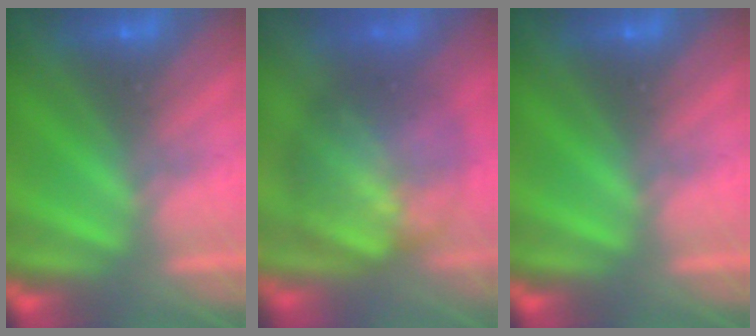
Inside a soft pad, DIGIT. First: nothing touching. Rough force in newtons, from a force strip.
{"total": 8.9}
{"total": 0.0}